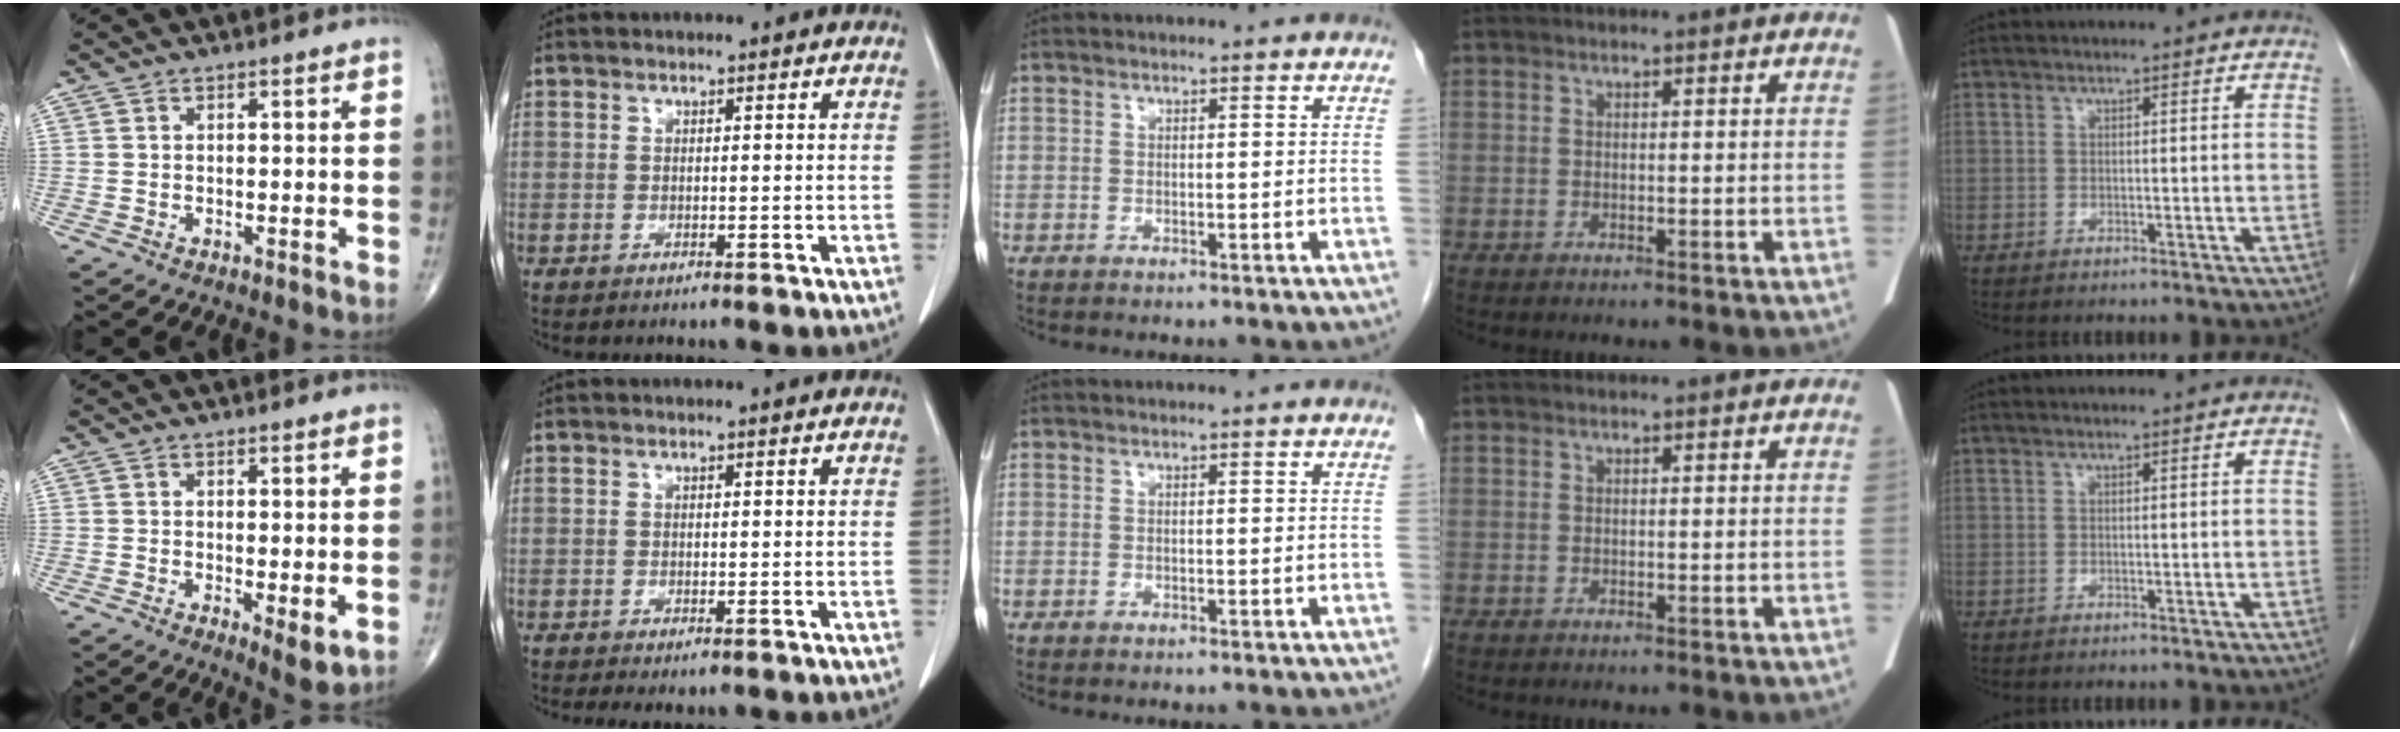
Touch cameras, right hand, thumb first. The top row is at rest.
{"thumb": {"total": 6.2, "force": [-1.5, 2.2, 5.6], "torque": [-0.077, -0.018, -0.015]}, "index": {"total": 2.2, "force": [-1.5, 0.9, 1.3], "torque": [-0.014, -0.004, -0.018]}}